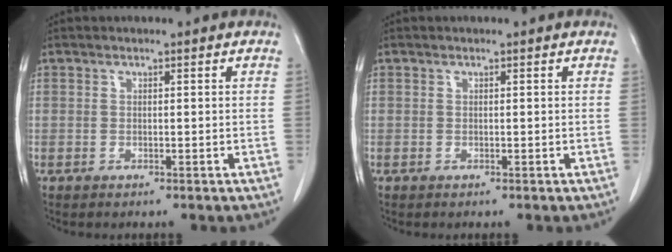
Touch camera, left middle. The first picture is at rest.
{"total": 0.0}